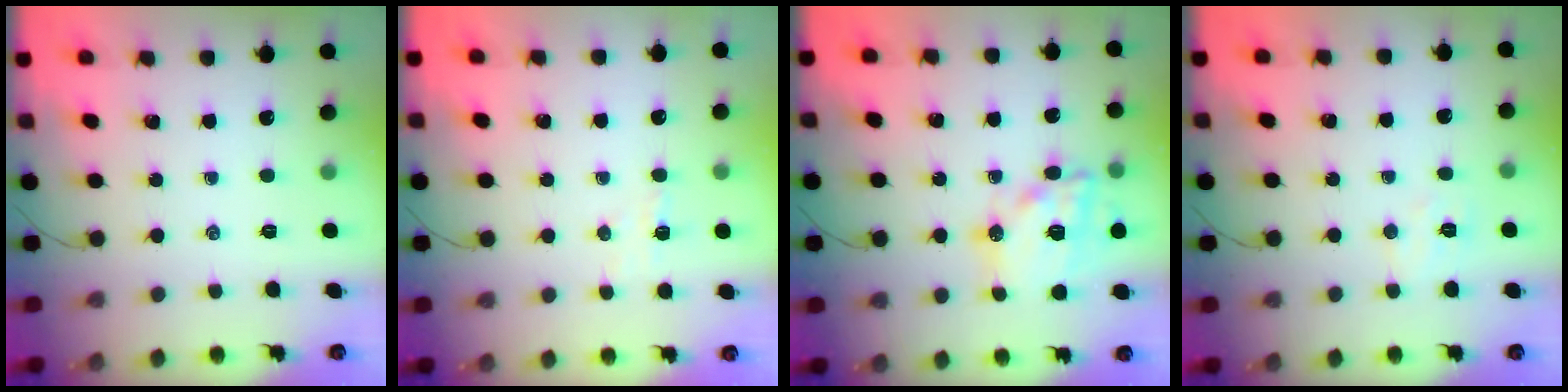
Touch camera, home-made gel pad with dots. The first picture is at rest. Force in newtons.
{"total": 2.5, "press": 2.4, "slide": 0.7}
{"total": 17.5, "press": 17.2, "slide": 3.0}
{"total": 5.5, "press": 5.4, "slide": 0.8}